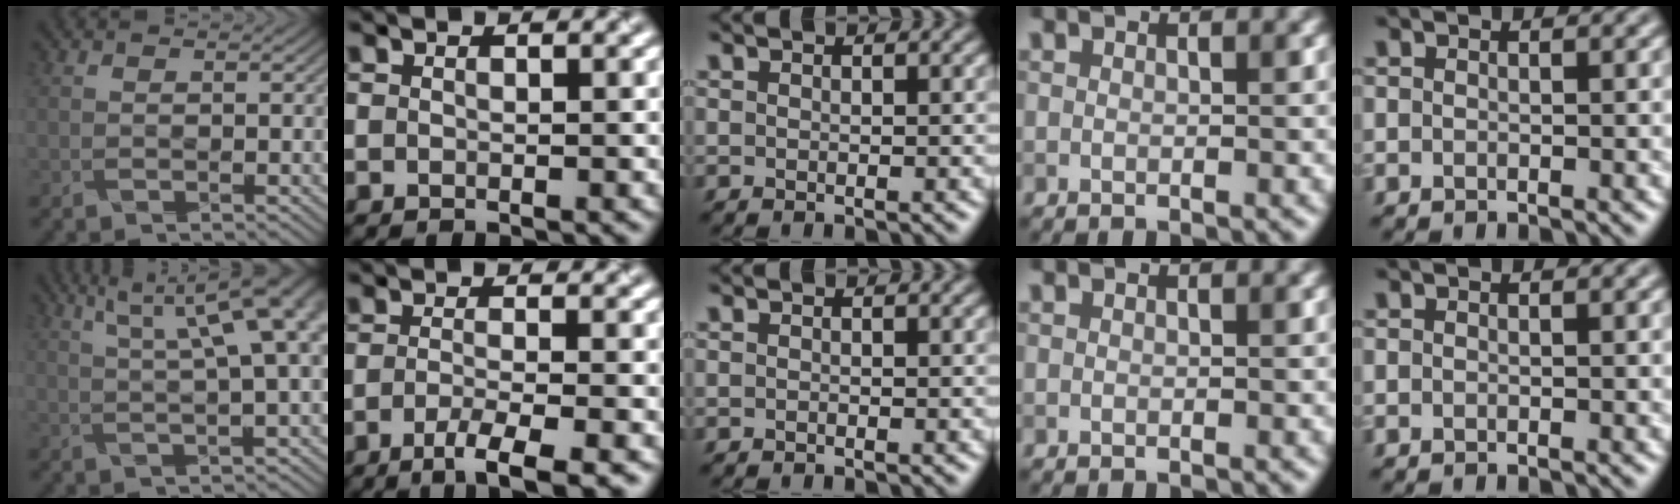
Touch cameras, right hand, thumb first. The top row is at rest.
{"thumb": {"total": 11.0, "force": [4.0, 2.8, 9.9], "torque": [-0.139, 0.033, 0.058]}, "index": {"total": 4.2, "force": [-2.2, 0.8, 3.5], "torque": [-0.058, -0.003, -0.047]}}